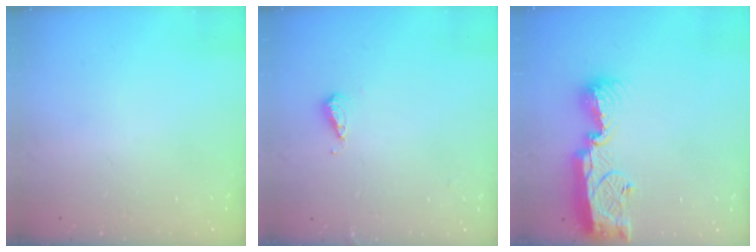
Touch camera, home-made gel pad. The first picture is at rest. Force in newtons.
{"total": 3.7, "press": 3.6, "slide": 1.0}
{"total": 12.8, "press": 12.7, "slide": 1.1}